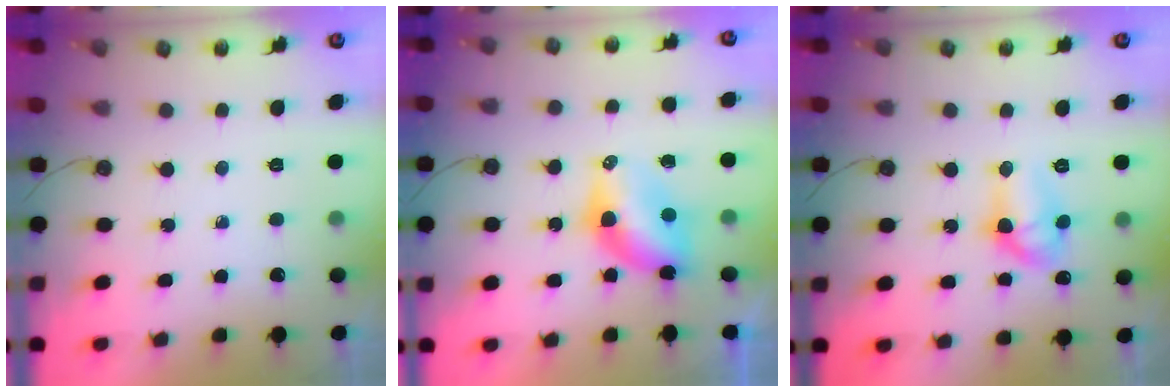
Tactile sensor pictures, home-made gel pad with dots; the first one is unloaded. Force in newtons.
{"total": 6.7, "press": 6.7, "slide": 0.6}
{"total": 10.7, "press": 10.7, "slide": 0.7}